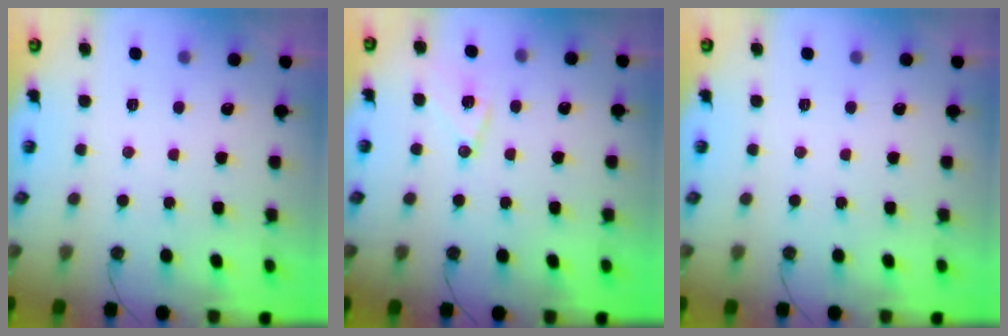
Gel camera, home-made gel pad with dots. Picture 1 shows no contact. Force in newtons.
{"total": 10.1, "press": 10.1, "slide": 0.8}
{"total": 0.0}